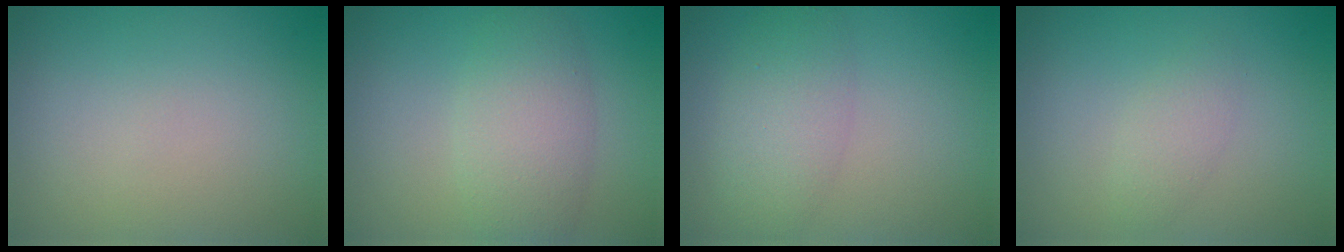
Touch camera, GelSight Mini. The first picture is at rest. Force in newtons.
{"total": 4.2, "press": 4.2, "slide": 0.2}
{"total": 3.7, "press": 3.7, "slide": 0.1}
{"total": 1.5, "press": 1.5, "slide": 0.0}